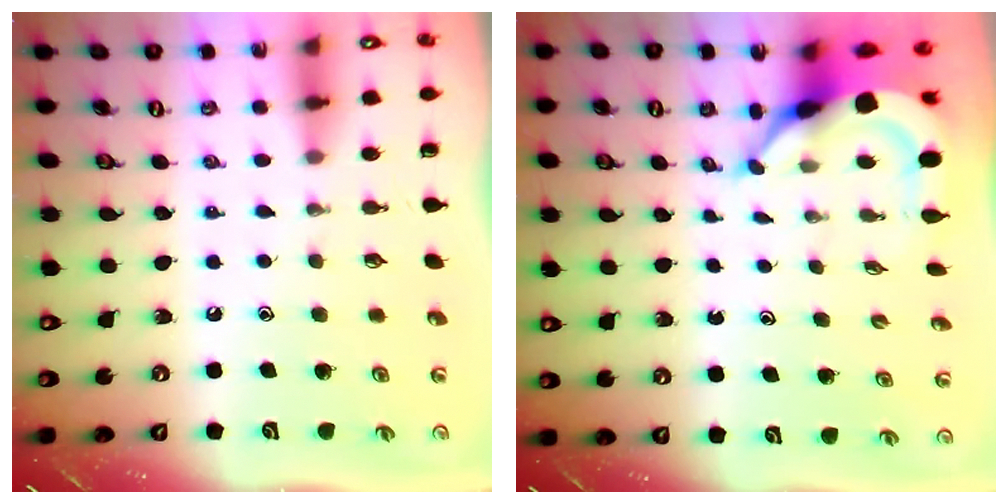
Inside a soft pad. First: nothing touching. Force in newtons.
{"total": 5.5, "press": 5.4, "slide": 0.8}